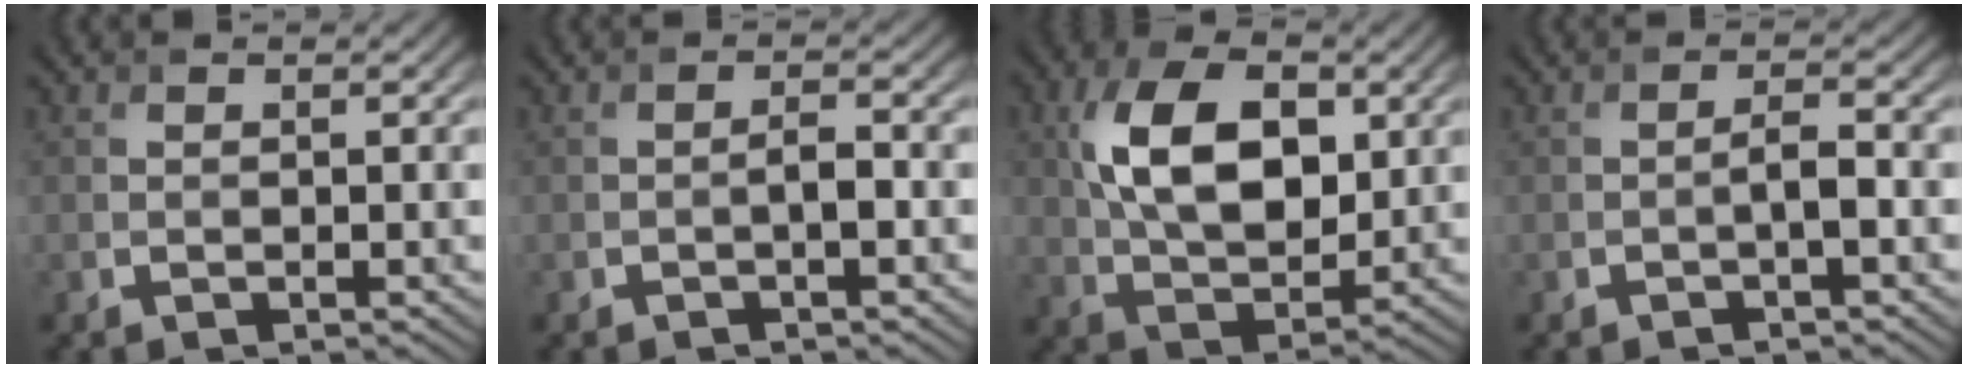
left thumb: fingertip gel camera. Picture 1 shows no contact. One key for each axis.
{"total": 1.5, "fx": -0.6, "fy": 0.3, "fz": 1.4, "tx": -0.025, "ty": 0.004, "tz": -0.013}
{"total": 11.4, "fx": 2.6, "fy": 6.8, "fz": 8.8, "tx": -0.174, "ty": 0.007, "tz": 0.049}
{"total": 1.9, "fx": -0.7, "fy": 0.3, "fz": 1.7, "tx": -0.032, "ty": 0.006, "tz": -0.017}